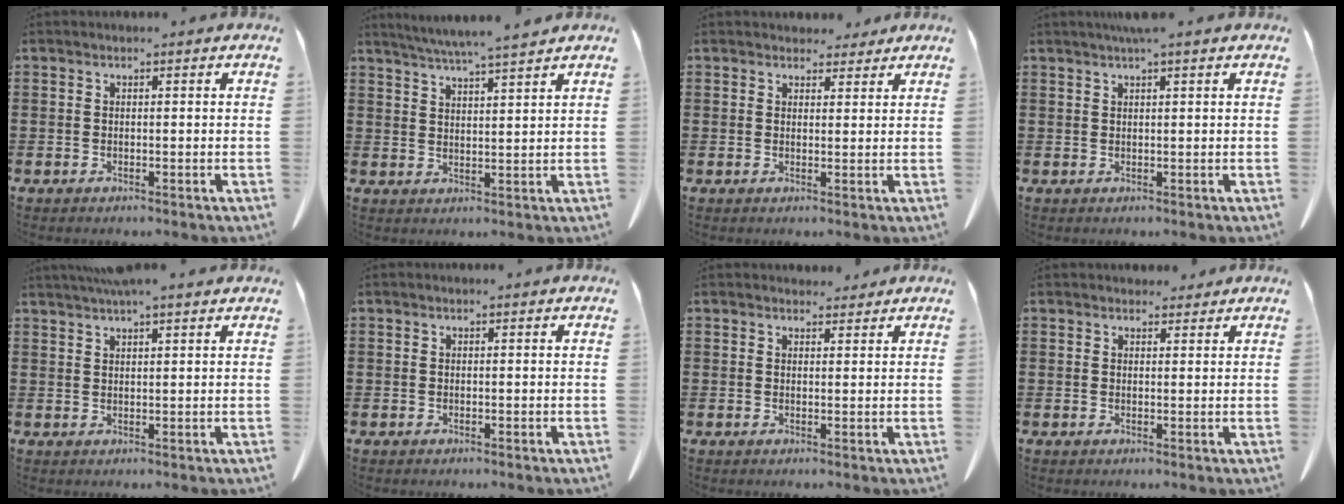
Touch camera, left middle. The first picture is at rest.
{"total": 4.6, "force": [4.1, -0.9, 1.7], "torque": [-0.047, -0.015, 0.071]}
{"total": 2.9, "force": [2.7, 1.2, 0.4], "torque": [-0.005, -0.003, 0.049]}
{"total": 1.7, "force": [1.2, 0.0, 1.2], "torque": [-0.027, 0.001, 0.023]}
{"total": 2.9, "force": [2.5, 0.1, 1.5], "torque": [-0.035, 0.000, 0.047]}
{"total": 0.0}
{"total": 2.1, "force": [1.9, 0.8, 0.3], "torque": [-0.002, -0.001, 0.035]}
{"total": 2.1, "force": [1.8, 0.9, 0.3], "torque": [-0.002, 0.000, 0.033]}